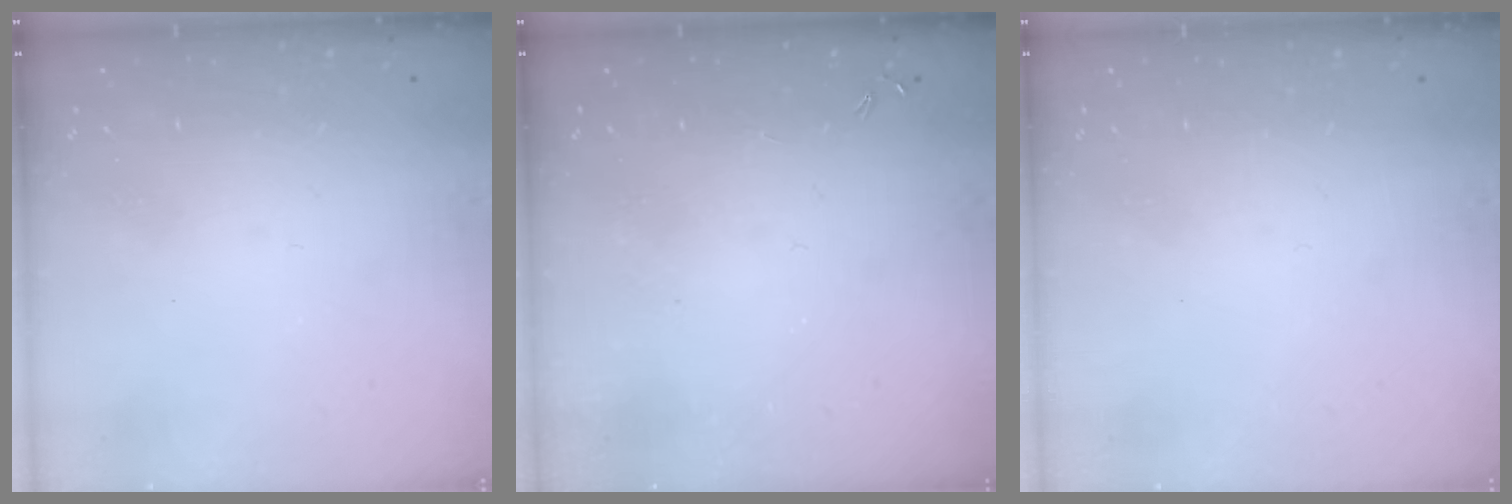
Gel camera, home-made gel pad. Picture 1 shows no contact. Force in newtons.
{"total": 0.0}
{"total": 0.0}